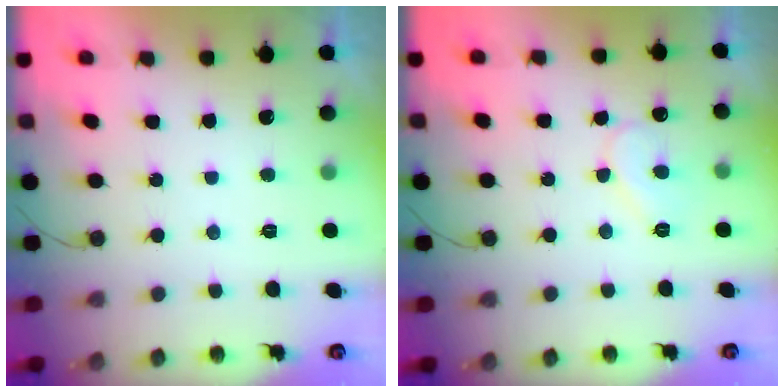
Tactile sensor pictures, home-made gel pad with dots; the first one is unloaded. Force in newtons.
{"total": 8.1, "press": 8.0, "slide": 0.3}